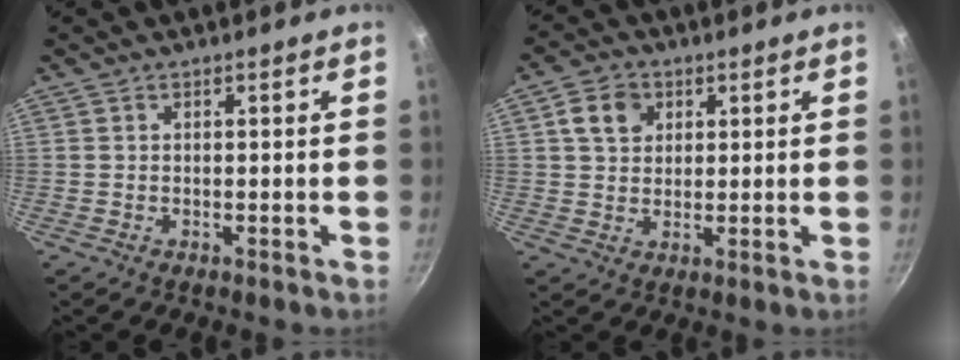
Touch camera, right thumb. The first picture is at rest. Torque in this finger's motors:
{"motor_torque": [0.30, 1.20, 0.18, 0.04, 0.22]}